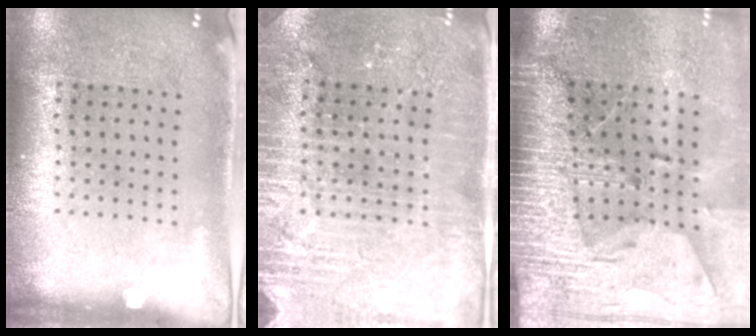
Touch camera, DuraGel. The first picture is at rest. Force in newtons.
{"total": 3.7, "press": 3.6, "slide": 0.9}
{"total": 4.0, "press": 3.5, "slide": 2.0}